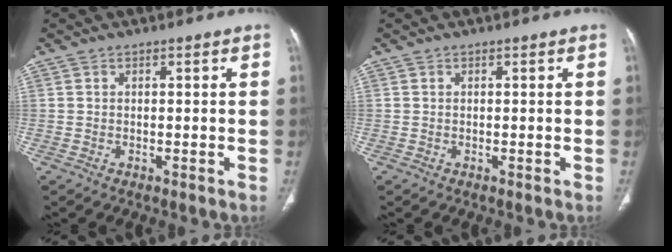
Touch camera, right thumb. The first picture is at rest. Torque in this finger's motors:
{"motor_torque": [-0.01, 0.00, -0.04, 0.01, 0.02]}